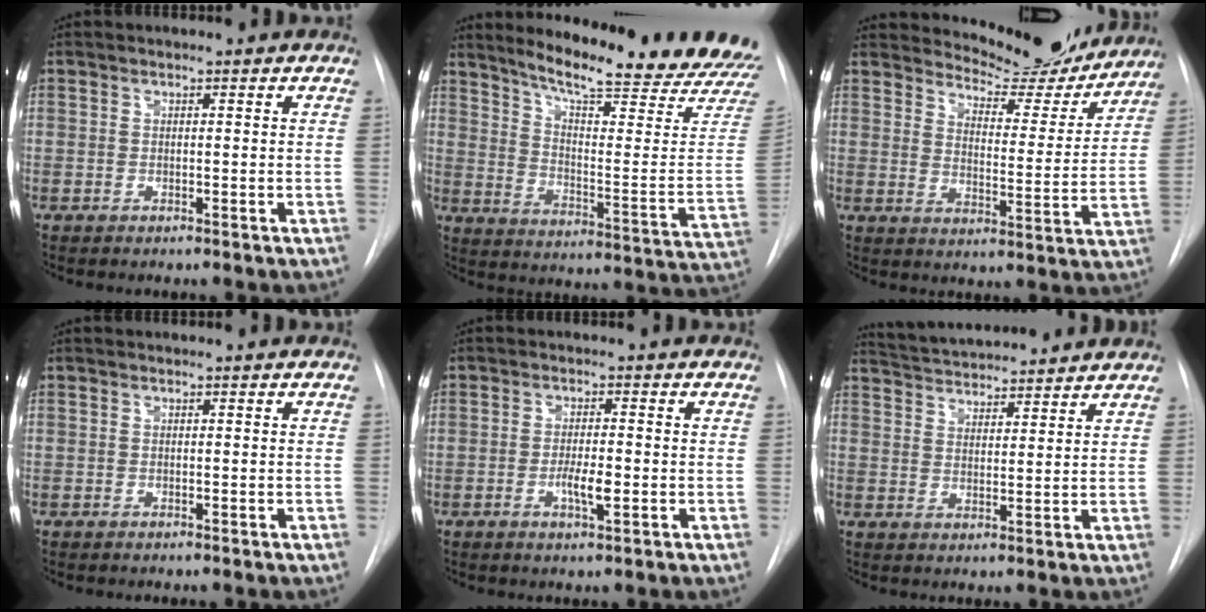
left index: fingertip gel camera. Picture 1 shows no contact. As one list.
[{"total": 23.6, "force": [21.5, 0.4, 9.7], "torque": [-0.143, -0.116, 0.271]}, {"total": 13.5, "force": [13.0, 3.2, 2.3], "torque": [-0.022, -0.030, 0.165]}, {"total": 0.0}, {"total": 3.2, "force": [-0.9, 0.6, 3.1], "torque": [-0.056, -0.001, -0.013]}, {"total": 12.7, "force": [12.0, 1.5, 3.7], "torque": [-0.065, 0.024, 0.181]}]